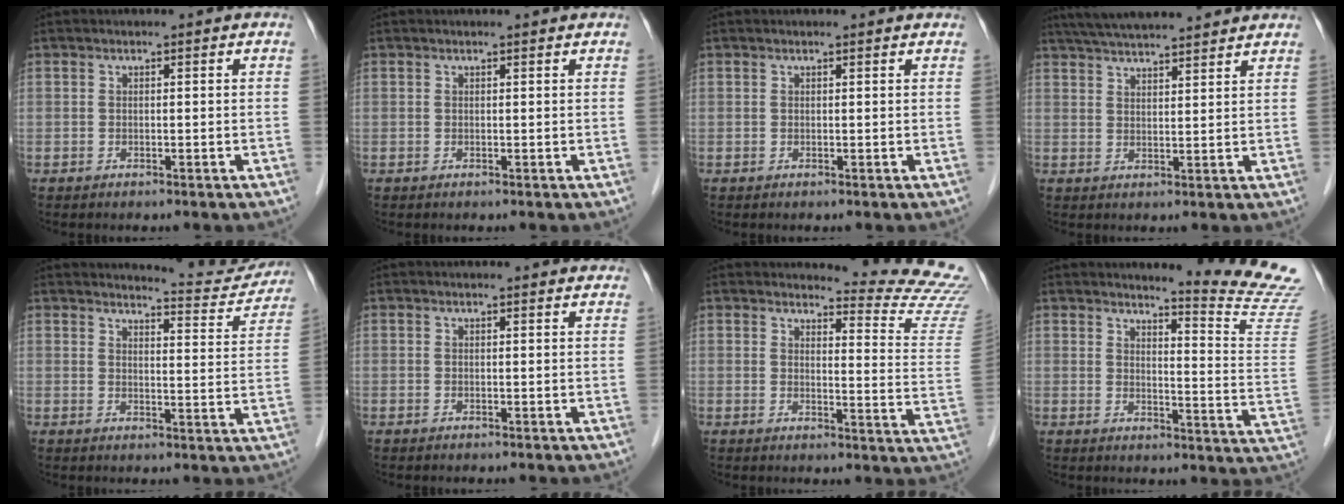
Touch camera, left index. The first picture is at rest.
{"total": 0.9, "force": [0.9, 0.1, 0.2], "torque": [-0.011, 0.004, 0.011]}
{"total": 1.4, "force": [1.4, 0.2, 0.2], "torque": [-0.014, 0.006, 0.012]}
{"total": 13.5, "force": [12.1, 1.5, 5.7], "torque": [-0.100, 0.036, 0.182]}
{"total": 9.5, "force": [9.5, 0.8, 0.3], "torque": [0.006, -0.032, 0.102]}
{"total": 2.9, "force": [2.8, 0.4, 0.5], "torque": [-0.012, 0.004, 0.020]}
{"total": 14.1, "force": [14.1, -1.0, 0.7], "torque": [0.005, -0.142, 0.133]}
{"total": 13.6, "force": [13.1, -2.6, 2.6], "torque": [-0.040, -0.131, 0.142]}